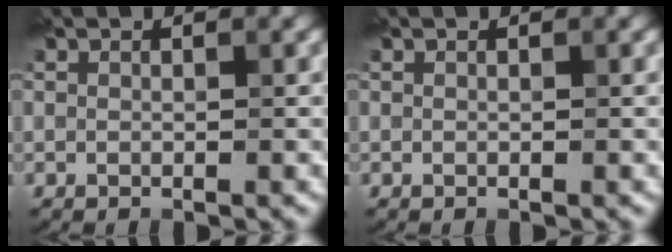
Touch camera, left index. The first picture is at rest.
{"total": 0.0}